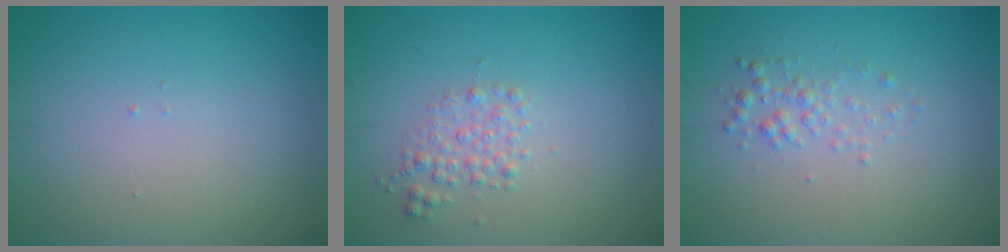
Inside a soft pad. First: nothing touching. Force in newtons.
{"total": 1.7, "press": 1.7, "slide": 0.1}
{"total": 1.5, "press": 1.5, "slide": 0.1}